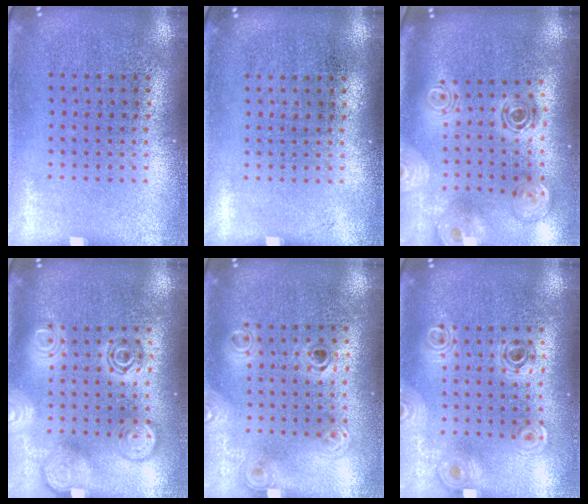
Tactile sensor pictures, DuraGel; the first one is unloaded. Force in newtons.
{"total": 0.0}
{"total": 1.7, "press": 1.5, "slide": 0.8}
{"total": 3.0, "press": 3.0, "slide": 0.4}
{"total": 1.2, "press": 1.0, "slide": 0.7}
{"total": 0.8, "press": 0.8, "slide": 0.1}